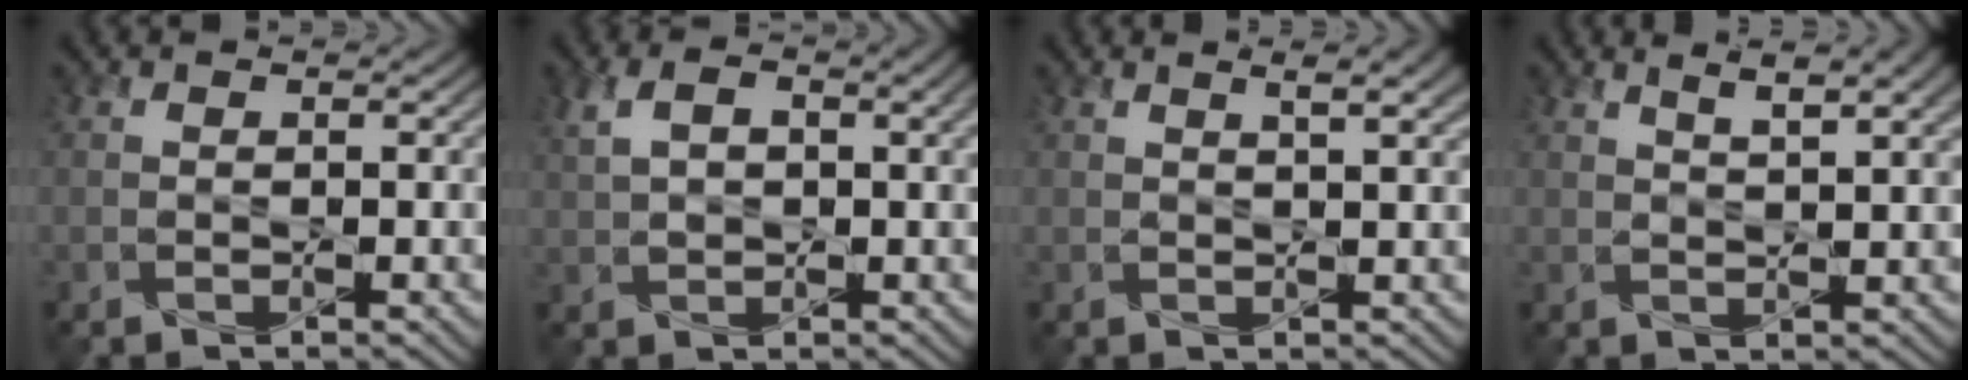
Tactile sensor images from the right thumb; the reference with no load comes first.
{"total": 5.9, "force": [1.9, 2.9, 4.8], "torque": [-0.101, 0.010, 0.034]}
{"total": 3.6, "force": [2.0, 0.8, 2.9], "torque": [-0.034, 0.006, 0.022]}
{"total": 5.5, "force": [3.3, 1.1, 4.3], "torque": [-0.065, 0.011, 0.047]}